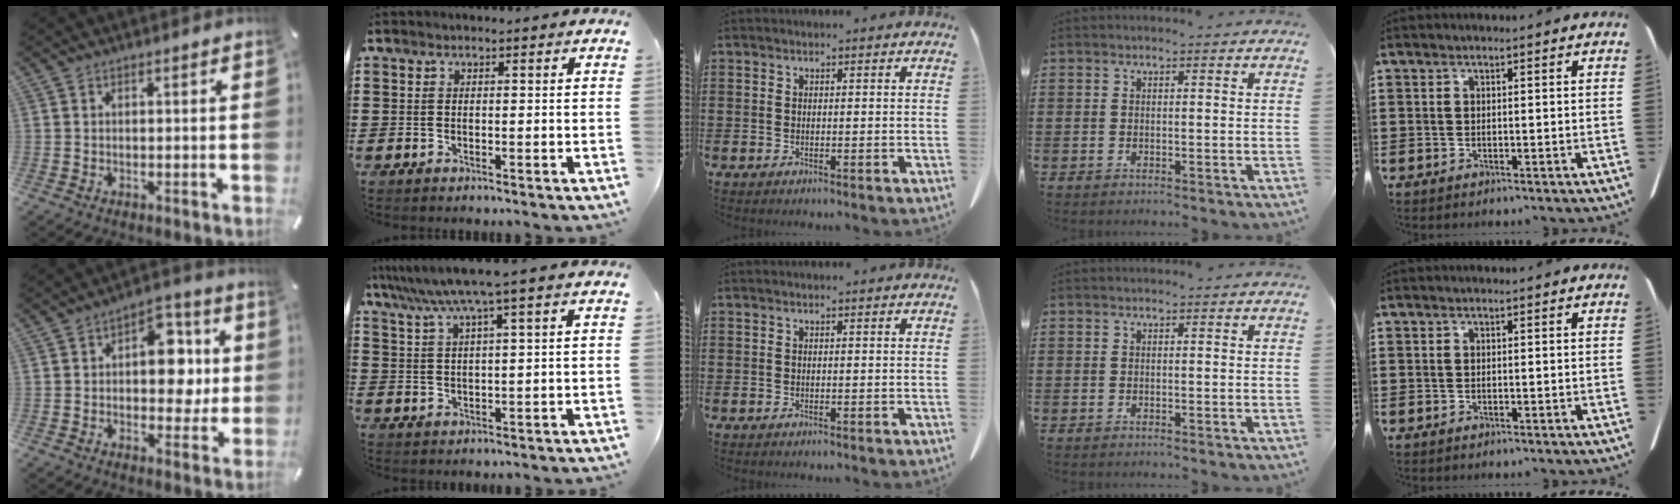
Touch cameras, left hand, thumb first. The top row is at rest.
{"thumb": {"total": 12.2, "force": [0.9, 8.4, 8.8], "torque": [-0.104, 0.001, 0.015]}, "index": {"total": 5.9, "force": [3.8, -0.4, 4.6], "torque": [-0.100, -0.015, 0.061]}}